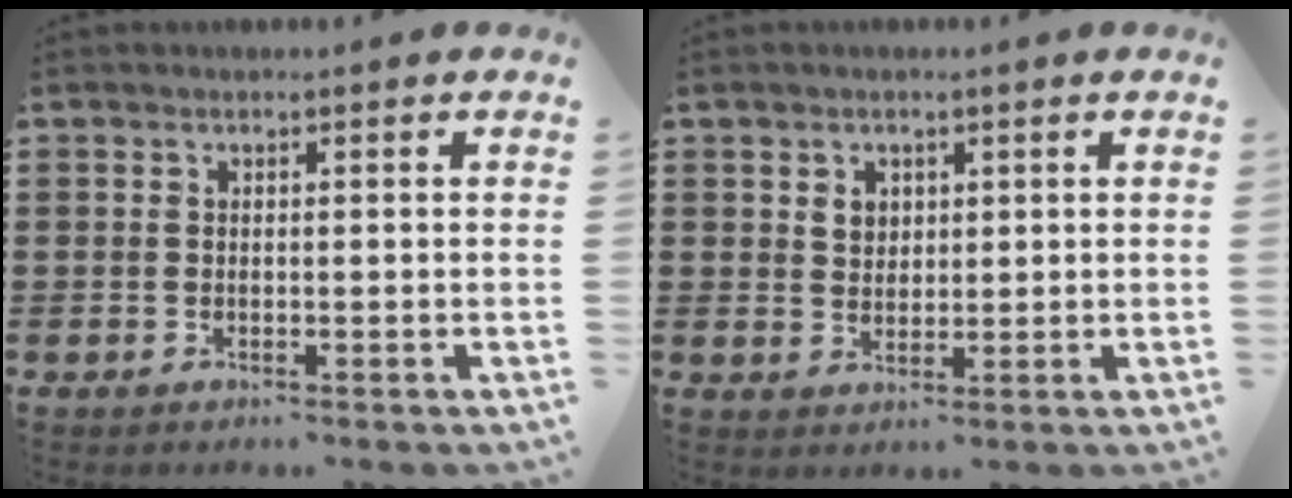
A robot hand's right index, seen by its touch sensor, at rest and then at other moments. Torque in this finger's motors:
{"motor_torque": [0.82, 0.70, 0.20, 0.05]}